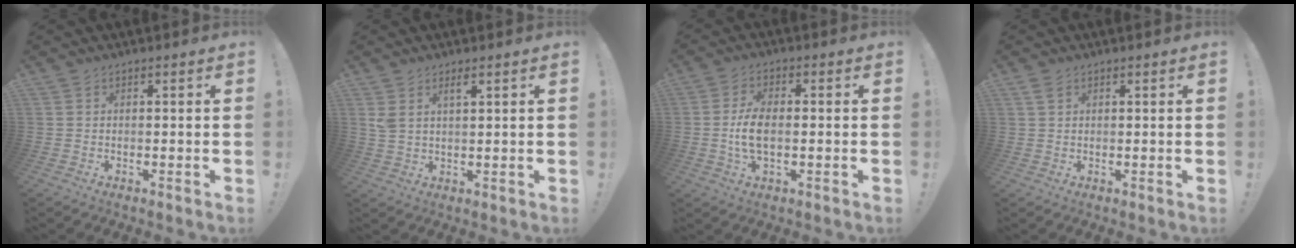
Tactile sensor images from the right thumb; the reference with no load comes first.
{"total": 3.9, "force": [2.3, 1.4, 2.8], "torque": [-0.047, -0.012, 0.040]}
{"total": 7.4, "force": [-0.6, 3.4, 6.5], "torque": [-0.123, -0.009, -0.014]}
{"total": 2.2, "force": [1.4, 1.4, 0.9], "torque": [-0.003, -0.005, 0.024]}